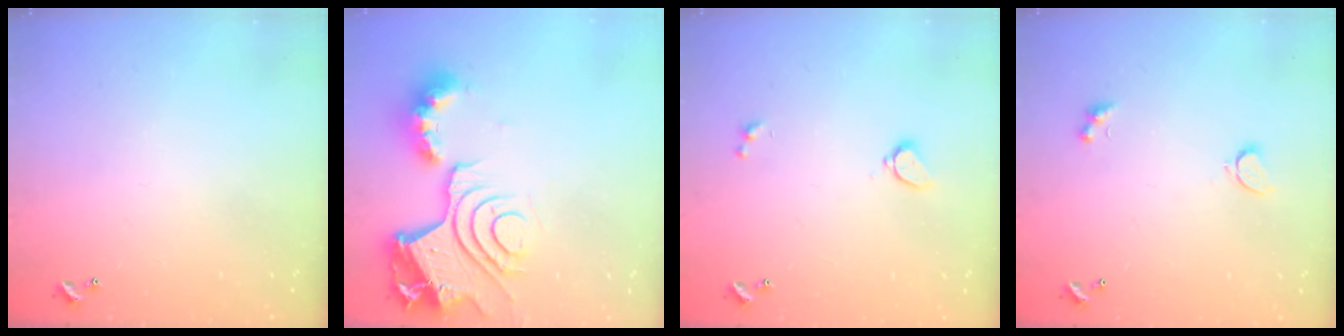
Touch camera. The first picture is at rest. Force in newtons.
{"total": 17.0, "press": 16.9, "slide": 1.8}
{"total": 1.7, "press": 1.7, "slide": 0.5}
{"total": 2.3, "press": 2.3, "slide": 0.6}